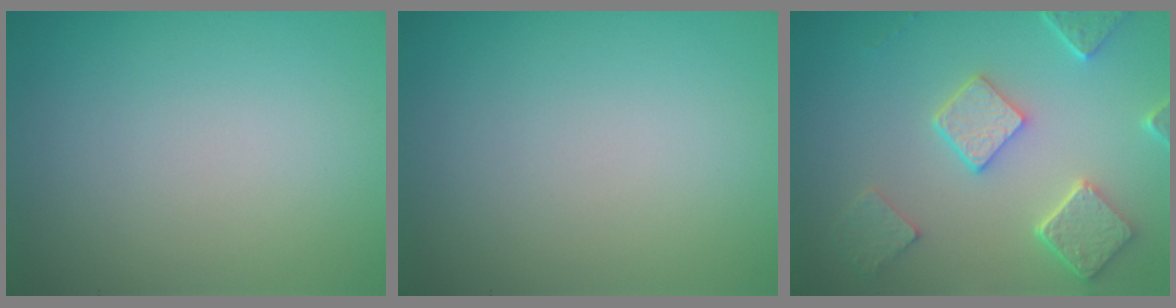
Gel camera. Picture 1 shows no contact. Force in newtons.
{"total": 0.0}
{"total": 4.9, "press": 3.9, "slide": 2.9}